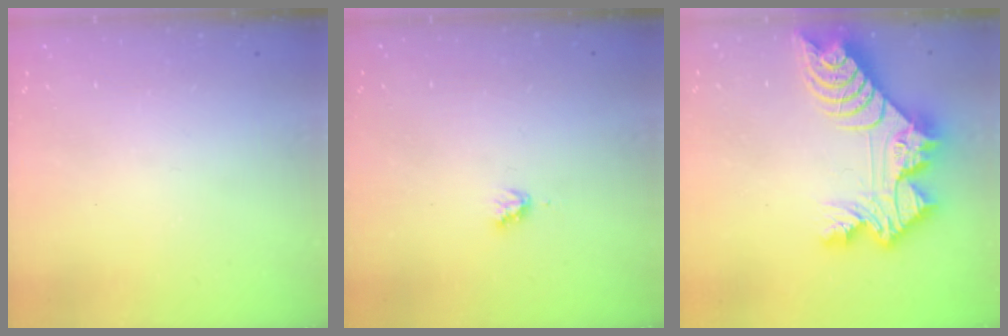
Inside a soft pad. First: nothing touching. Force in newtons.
{"total": 2.8, "press": 2.8, "slide": 0.3}
{"total": 14.9, "press": 14.8, "slide": 1.5}